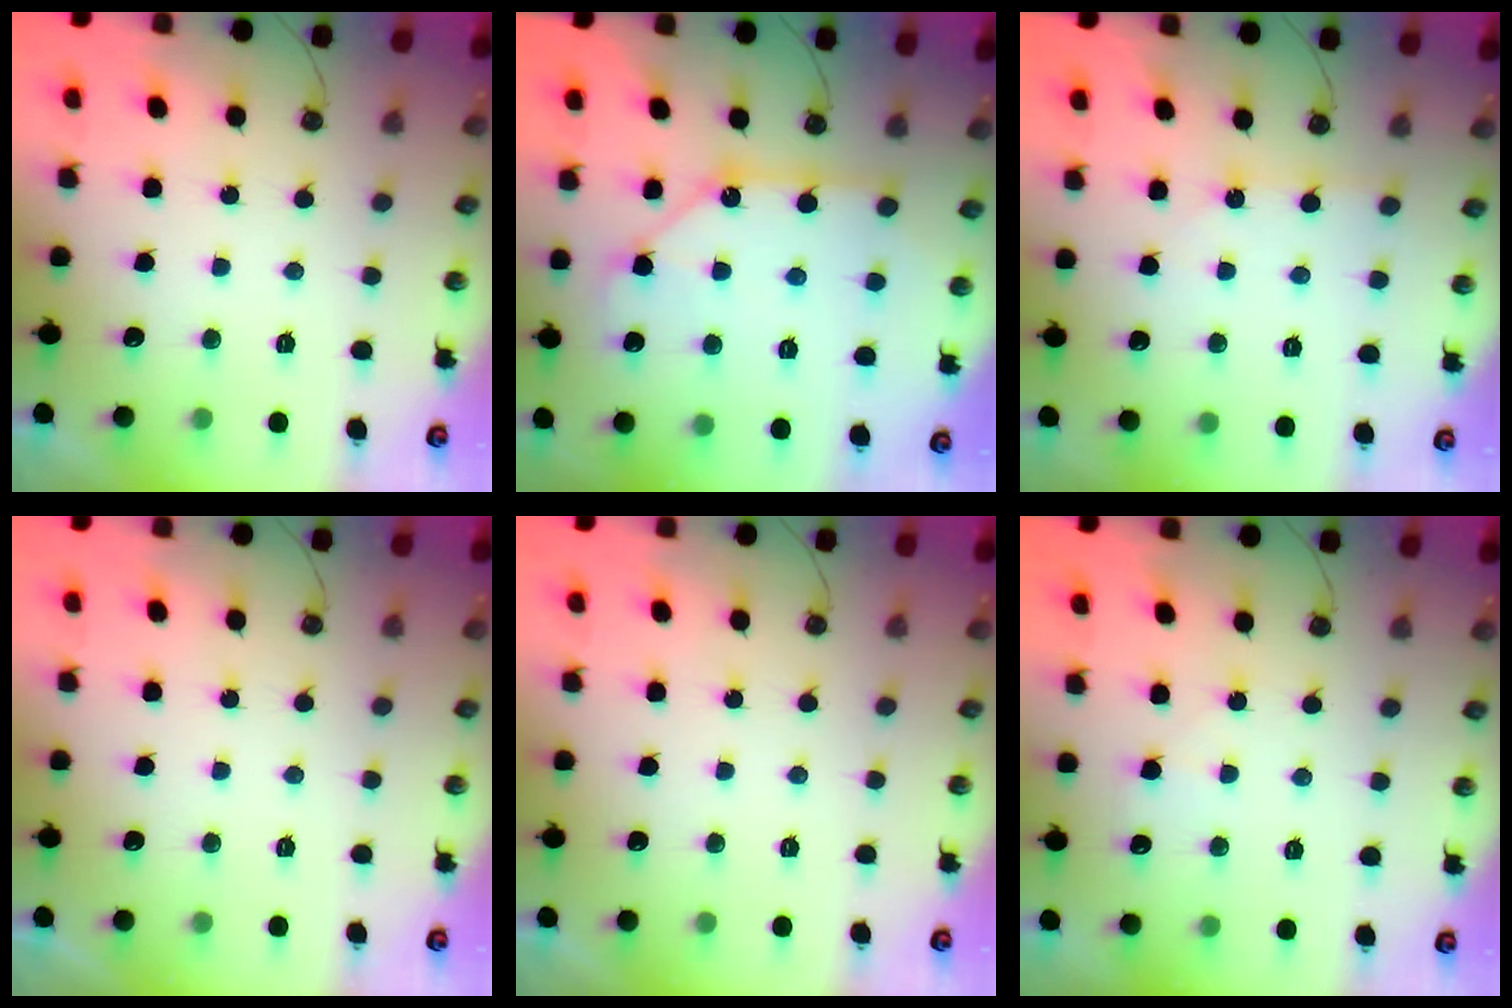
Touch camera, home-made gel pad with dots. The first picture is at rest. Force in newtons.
{"total": 12.1, "press": 12.0, "slide": 1.3}
{"total": 3.9, "press": 3.9, "slide": 0.5}
{"total": 0.0}
{"total": 0.0}
{"total": 4.8, "press": 4.8, "slide": 0.6}